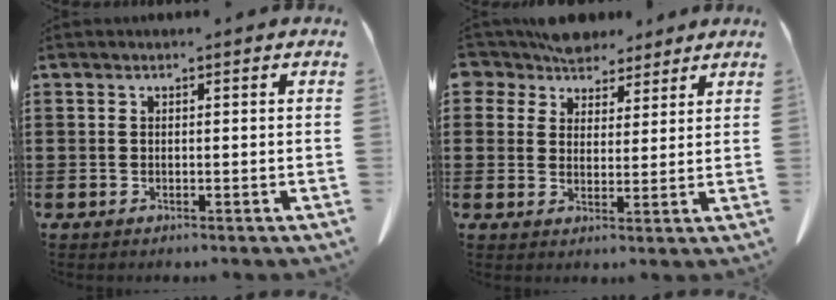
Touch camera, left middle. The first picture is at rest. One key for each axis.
{"total": 6.2, "fx": 5.5, "fy": 2.8, "fz": 0.8, "tx": -0.044, "ty": -0.012, "tz": 0.104}